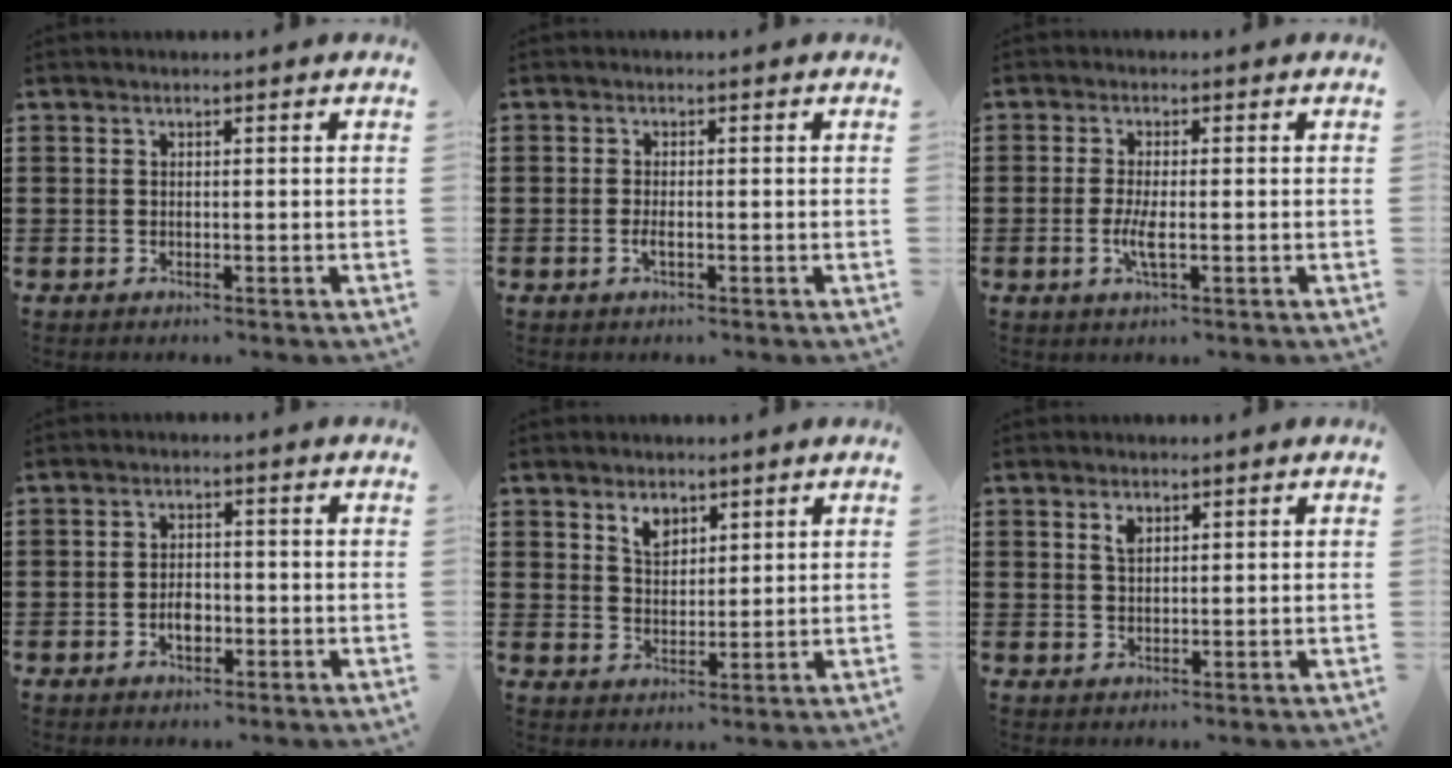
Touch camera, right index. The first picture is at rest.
{"total": 1.6, "force": [-0.6, 0.4, 1.5], "torque": [-0.034, -0.003, -0.012]}
{"total": 3.7, "force": [-0.9, 0.8, 3.5], "torque": [-0.075, -0.006, -0.021]}
{"total": 3.3, "force": [-1.1, 1.9, 2.5], "torque": [-0.037, 0.000, -0.021]}
{"total": 3.5, "force": [2.4, 2.1, 1.4], "torque": [-0.028, 0.002, 0.043]}
{"total": 1.7, "force": [1.0, 0.9, 1.1], "torque": [-0.025, 0.004, 0.018]}